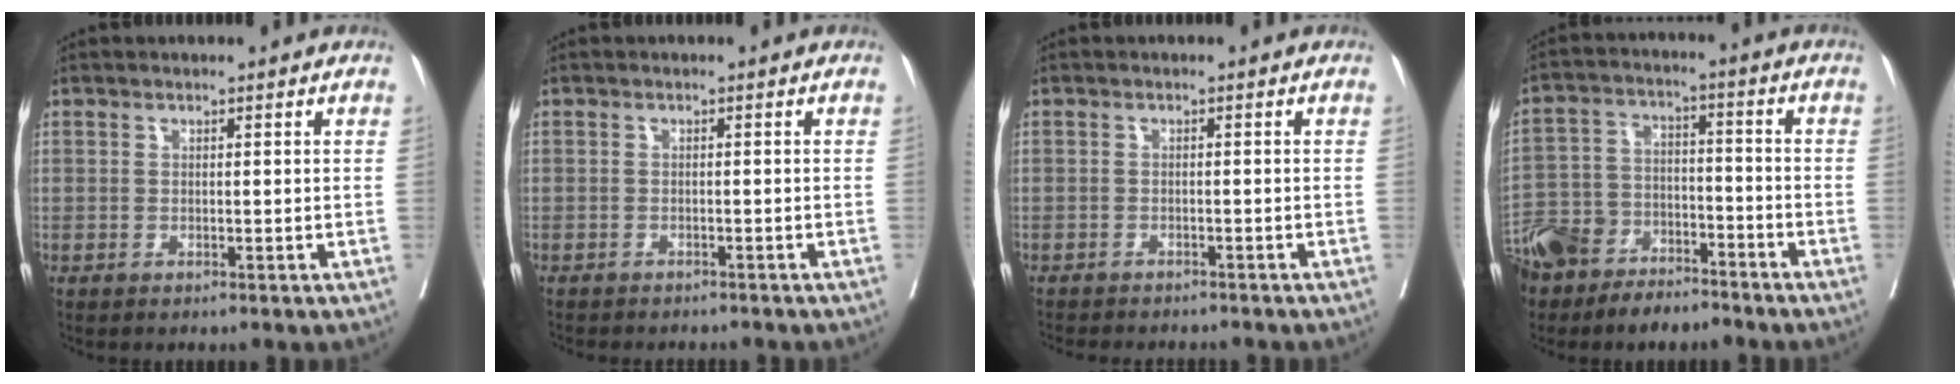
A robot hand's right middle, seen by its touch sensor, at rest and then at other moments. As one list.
[{"total": 5.7, "force": [-5.2, 1.4, 1.9], "torque": [-0.025, -0.004, -0.066]}, {"total": 7.6, "force": [-7.0, 1.5, 2.5], "torque": [-0.036, -0.007, -0.090]}, {"total": 14.6, "force": [-11.6, 6.8, 5.8], "torque": [-0.118, 0.007, -0.203]}]